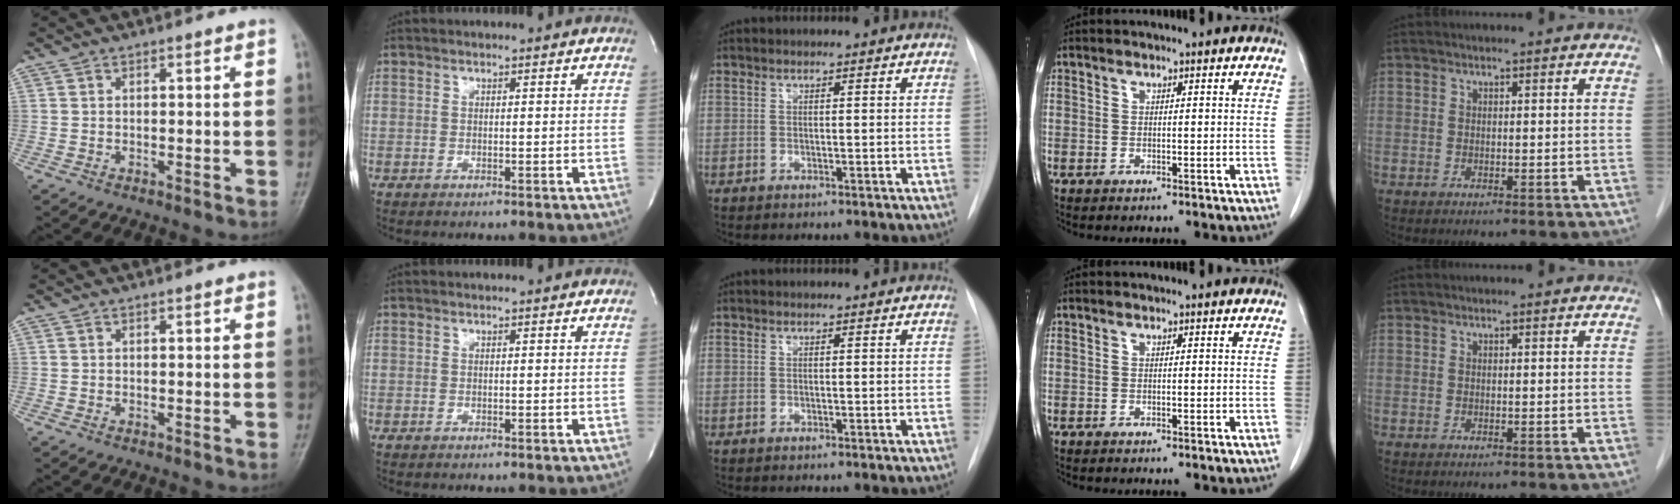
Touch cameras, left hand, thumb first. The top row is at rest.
{}